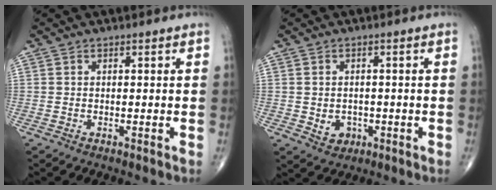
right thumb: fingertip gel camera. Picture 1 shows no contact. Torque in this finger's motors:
{"motor_torque": [-0.20, 0.24, -0.07, -0.08, 0.06]}